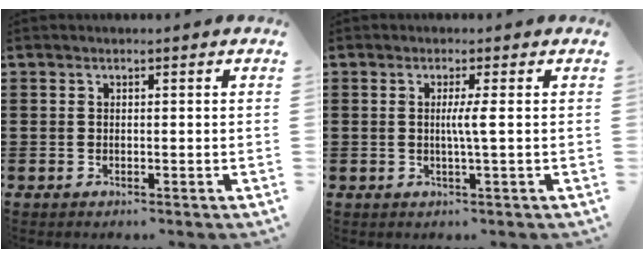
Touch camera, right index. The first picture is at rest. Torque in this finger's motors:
{"motor_torque": [0.51, 0.00, 0.05, 0.07]}